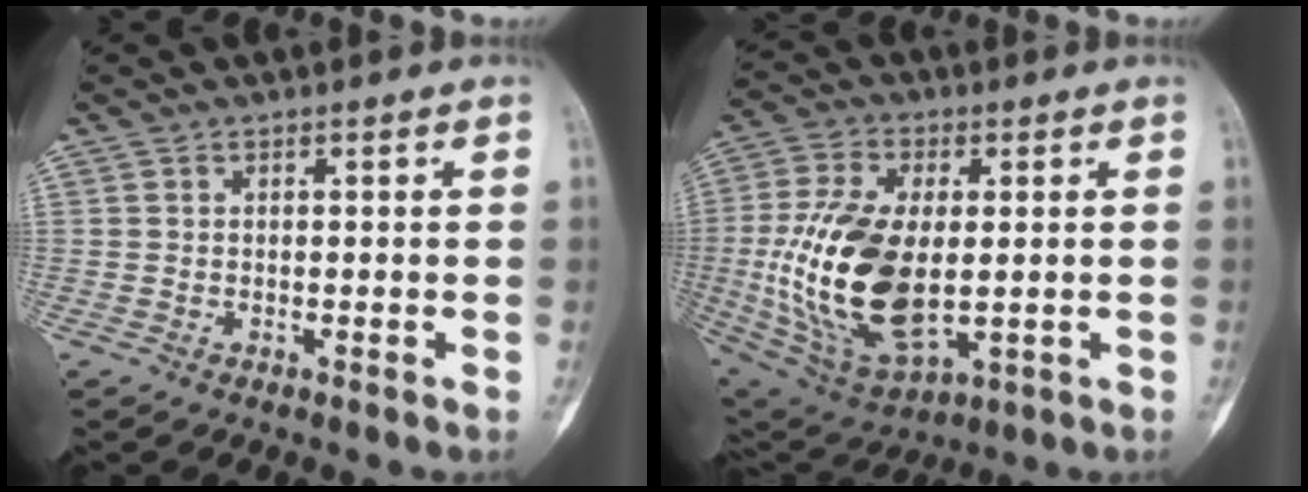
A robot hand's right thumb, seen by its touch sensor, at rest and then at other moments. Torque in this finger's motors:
{"motor_torque": [2.49, 2.20, 1.37, -1.40, 0.54]}